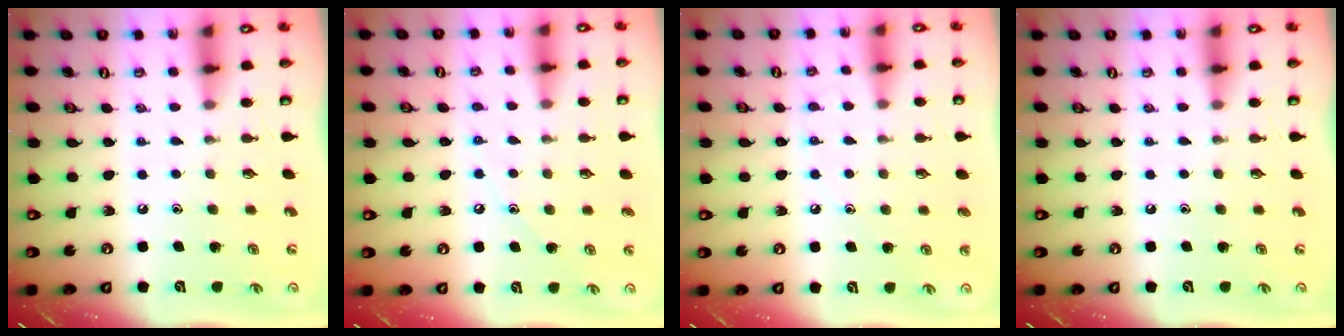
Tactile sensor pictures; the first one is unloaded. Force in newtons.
{"total": 5.2, "press": 5.1, "slide": 0.5}
{"total": 5.0, "press": 4.9, "slide": 1.0}
{"total": 0.0}